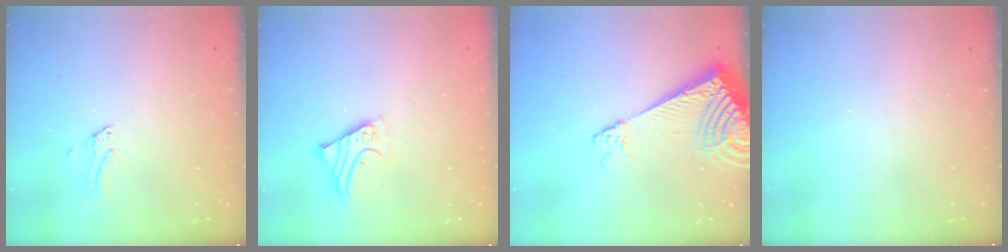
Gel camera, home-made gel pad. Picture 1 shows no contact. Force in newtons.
{"total": 4.4, "press": 4.4, "slide": 0.3}
{"total": 10.5, "press": 10.4, "slide": 1.5}
{"total": 0.0}